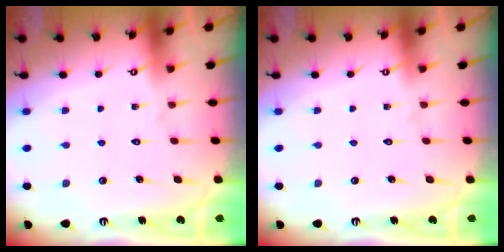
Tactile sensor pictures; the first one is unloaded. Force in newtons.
{"total": 0.0}